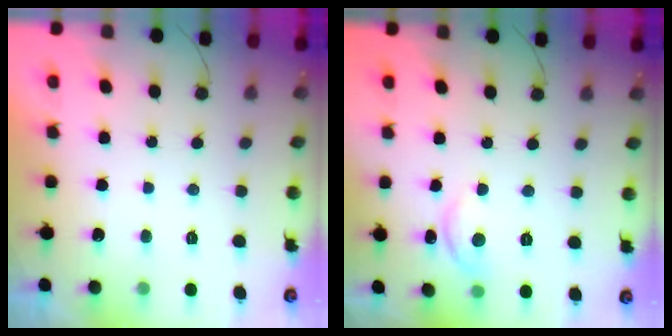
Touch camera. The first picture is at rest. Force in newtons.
{"total": 6.2, "press": 6.2, "slide": 0.6}